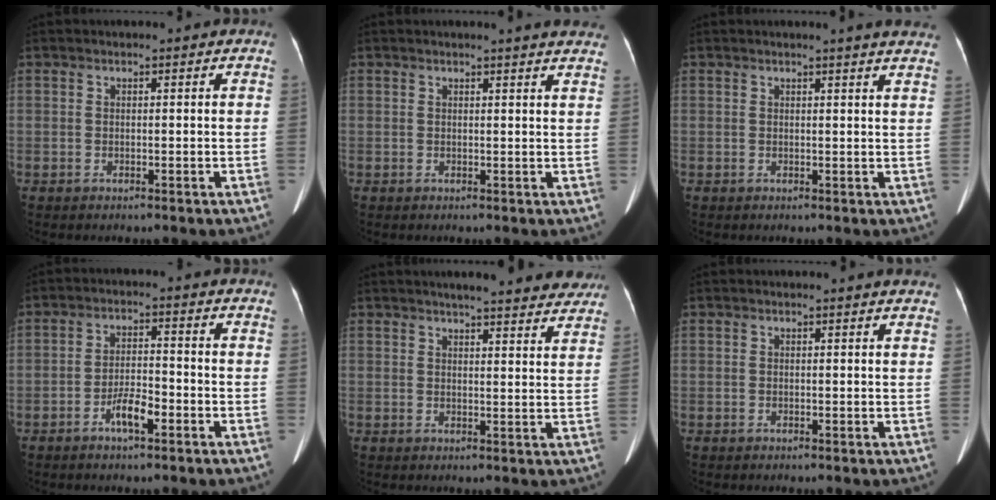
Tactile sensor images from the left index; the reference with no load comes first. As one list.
[{"total": 6.6, "force": [6.0, -0.1, 2.6], "torque": [-0.031, -0.002, 0.046]}, {"total": 6.7, "force": [6.0, -0.3, 2.9], "torque": [-0.034, -0.003, 0.045]}, {"total": 4.4, "force": [-2.5, 1.1, 3.5], "torque": [-0.069, 0.004, -0.045]}, {"total": 15.2, "force": [13.6, 2.4, 6.3], "torque": [-0.065, 0.009, 0.156]}, {"total": 1.6, "force": [1.5, -0.2, 0.4], "torque": [-0.017, -0.002, 0.010]}]